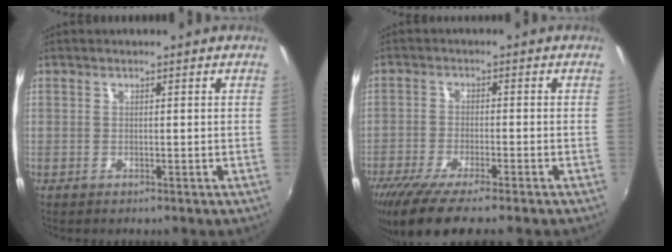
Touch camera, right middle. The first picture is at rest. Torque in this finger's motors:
{"motor_torque": [1.18, -0.96, 0.34, 0.11]}